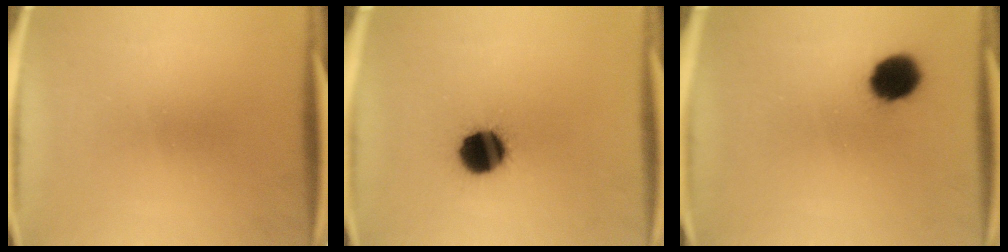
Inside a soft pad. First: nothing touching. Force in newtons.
{"total": 12.1}
{"total": 9.1}